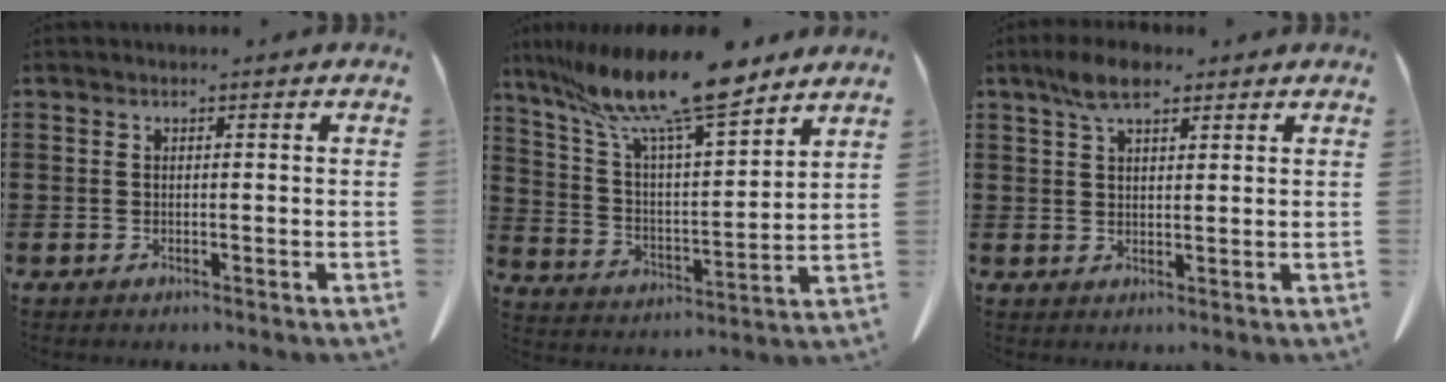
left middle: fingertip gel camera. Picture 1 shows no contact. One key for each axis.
{"total": 14.2, "fx": 11.3, "fy": 1.4, "fz": 8.5, "tx": -0.181, "ty": -0.073, "tz": 0.192}
{"total": 5.6, "fx": 3.6, "fy": 1.9, "fz": 3.8, "tx": -0.083, "ty": 0.005, "tz": 0.066}